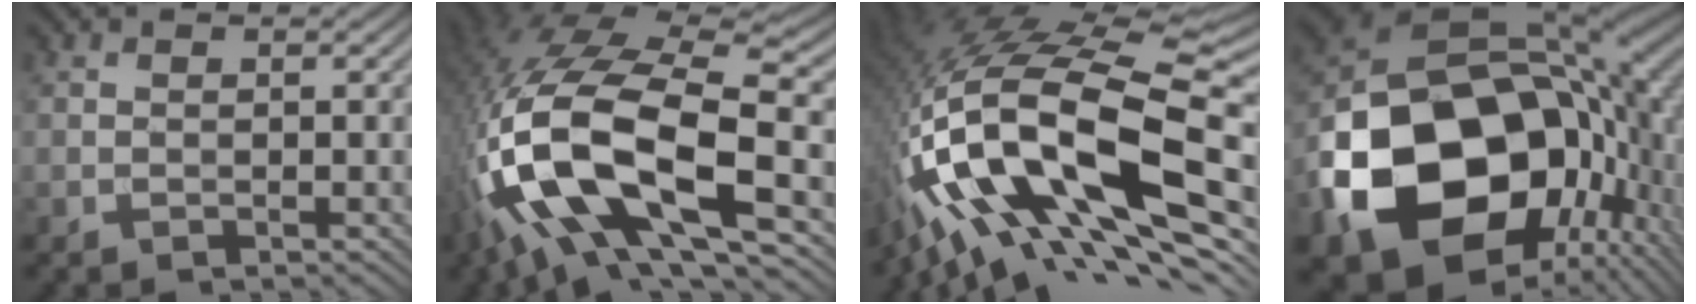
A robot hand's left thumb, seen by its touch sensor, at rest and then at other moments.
{"total": 19.8, "force": [-4.3, 9.3, 17.0], "torque": [-0.380, -0.036, -0.065]}
{"total": 20.0, "force": [-4.7, 9.0, 17.2], "torque": [-0.343, 0.003, -0.099]}
{"total": 21.9, "force": [-5.6, 15.9, 14.0], "torque": [-0.318, -0.023, -0.084]}